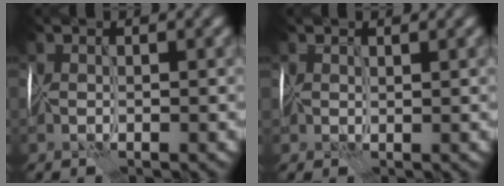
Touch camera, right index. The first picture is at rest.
{"total": 0.8, "force": [0.7, 0.3, 0.2], "torque": [0.002, 0.002, 0.013]}